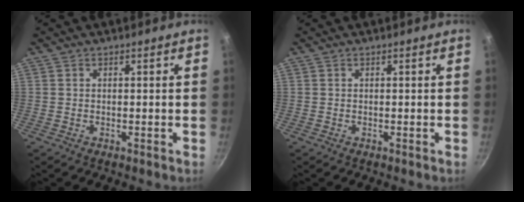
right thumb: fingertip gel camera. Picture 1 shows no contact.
{"total": 0.0}